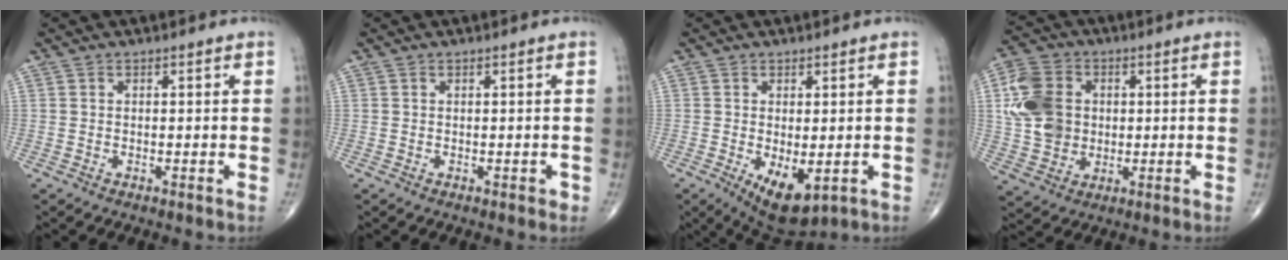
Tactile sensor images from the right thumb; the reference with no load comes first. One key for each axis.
{"total": 0.7, "fx": 0.0, "fy": 0.4, "fz": 0.5, "tx": -0.006, "ty": 0.000, "tz": 0.002}
{"total": 7.9, "fx": -2.0, "fy": 3.6, "fz": 6.8, "tx": -0.099, "ty": -0.014, "tz": -0.014}
{"total": 12.5, "fx": 1.7, "fy": 10.0, "fz": 7.3, "tx": -0.127, "ty": 0.007, "tz": 0.032}